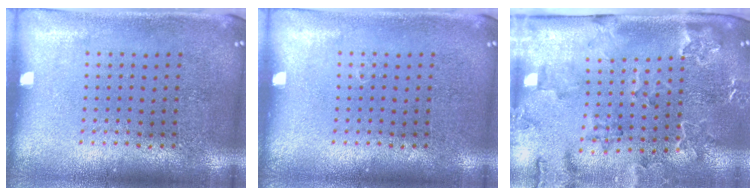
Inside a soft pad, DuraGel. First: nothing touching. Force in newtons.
{"total": 0.0}
{"total": 2.3, "press": 2.3, "slide": 0.1}